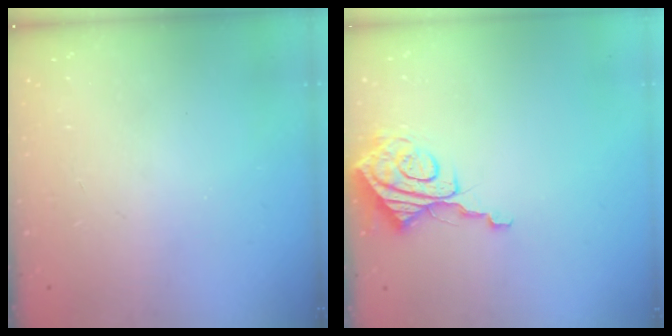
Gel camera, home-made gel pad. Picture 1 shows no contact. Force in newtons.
{"total": 9.8, "press": 9.7, "slide": 1.1}